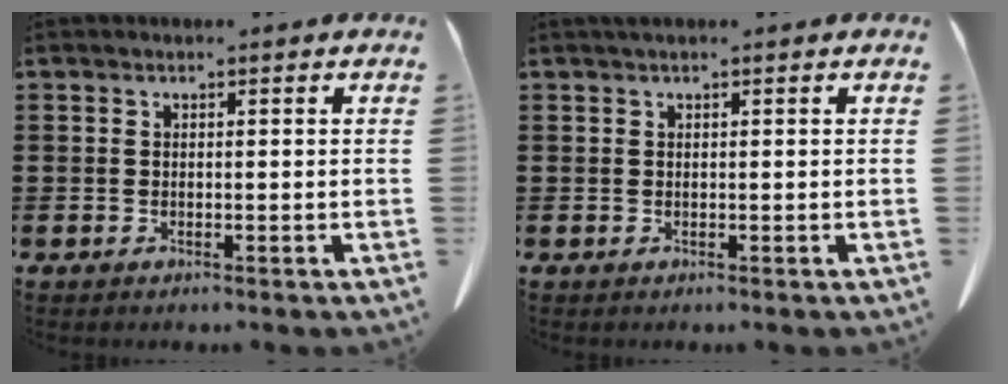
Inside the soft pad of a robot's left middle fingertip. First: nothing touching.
{"total": 0.5, "force": [0.3, 0.0, 0.4], "torque": [-0.009, 0.001, 0.006]}